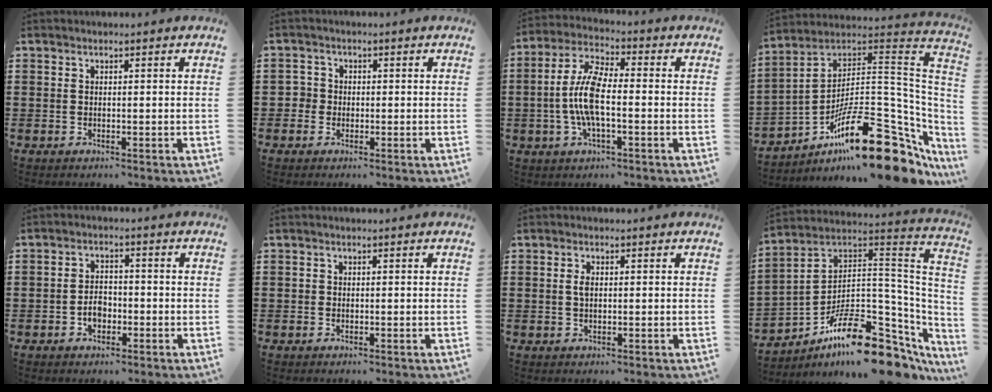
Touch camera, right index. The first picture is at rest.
{"total": 2.1, "force": [-0.4, 2.0, 0.4], "torque": [-0.017, 0.008, -0.012]}
{"total": 8.2, "force": [-1.2, 2.8, 7.6], "torque": [-0.175, -0.007, -0.029]}
{"total": 21.4, "force": [-12.5, 5.9, 16.3], "torque": [-0.258, 0.030, -0.209]}
{"total": 3.4, "force": [-1.2, 2.3, 2.1], "torque": [-0.035, 0.001, -0.025]}
{"total": 0.8, "force": [-0.1, 0.8, 0.1], "torque": [-0.005, 0.004, -0.002]}
{"total": 1.8, "force": [0.3, 0.9, 1.5], "torque": [-0.032, 0.006, 0.003]}
{"total": 14.0, "force": [-9.3, 4.9, 9.3], "torque": [-0.163, 0.029, -0.161]}